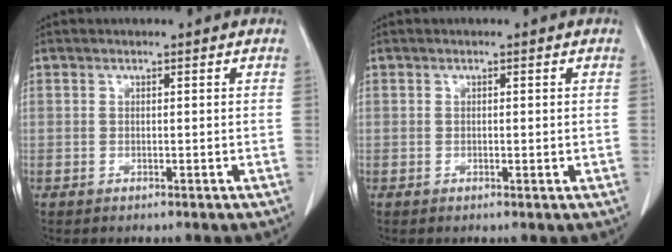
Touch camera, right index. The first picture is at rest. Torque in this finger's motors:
{"motor_torque": [-0.07, -0.07, -0.02, -0.01]}